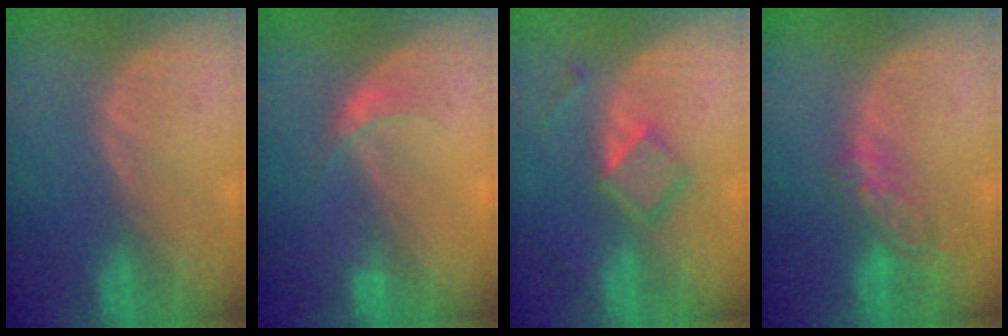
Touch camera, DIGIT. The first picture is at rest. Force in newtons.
{"total": 2.5, "press": 2.5, "slide": 0.1}
{"total": 4.8, "press": 4.5, "slide": 1.4}
{"total": 5.7, "press": 5.0, "slide": 2.6}